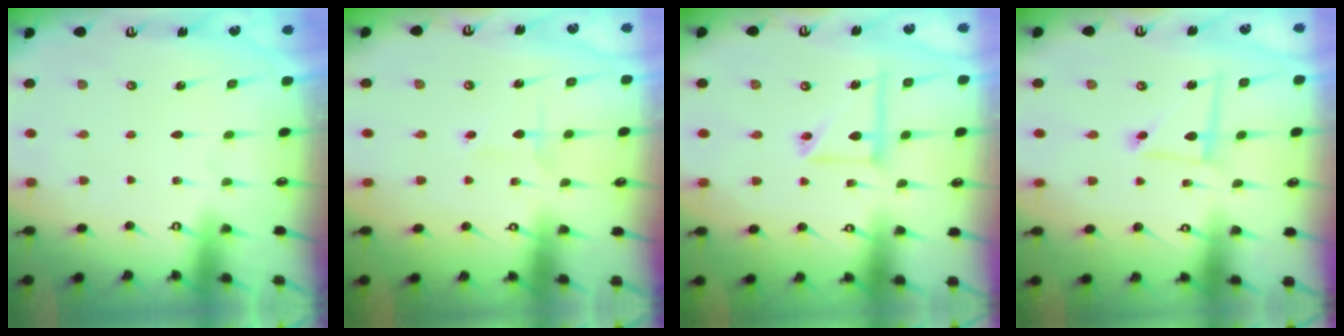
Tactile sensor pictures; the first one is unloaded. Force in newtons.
{"total": 2.5, "press": 2.5, "slide": 0.2}
{"total": 10.1, "press": 10.0, "slide": 0.9}
{"total": 6.6, "press": 6.5, "slide": 0.6}